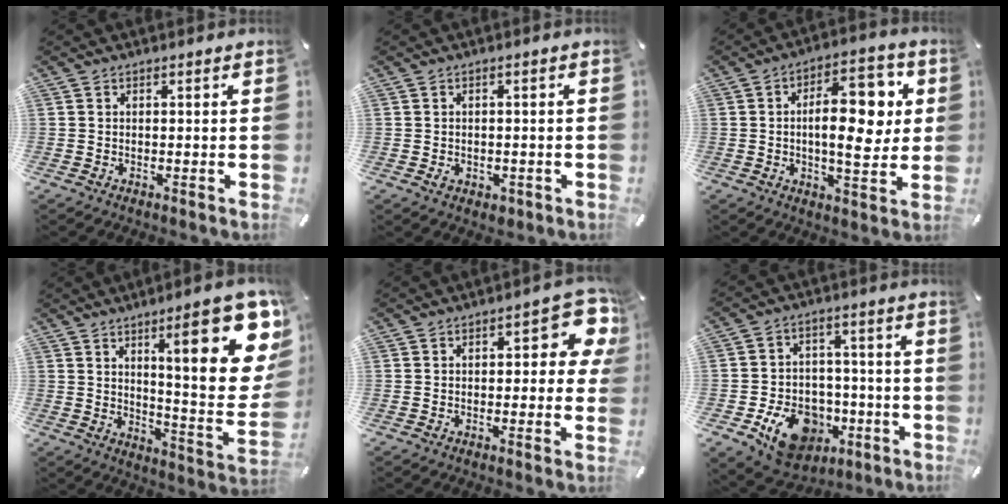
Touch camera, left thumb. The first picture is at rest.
{"total": 2.2, "force": [-0.8, 1.9, 1.0], "torque": [-0.009, 0.000, -0.016]}
{"total": 15.0, "force": [1.9, 7.3, 13.0], "torque": [-0.172, -0.002, 0.025]}
{"total": 23.9, "force": [10.8, 6.8, 20.2], "torque": [-0.275, -0.073, 0.161]}
{"total": 10.7, "force": [2.6, 4.8, 9.2], "torque": [-0.106, -0.017, 0.041]}
{"total": 14.4, "force": [-6.3, 10.8, 7.2], "torque": [-0.094, 0.041, -0.099]}